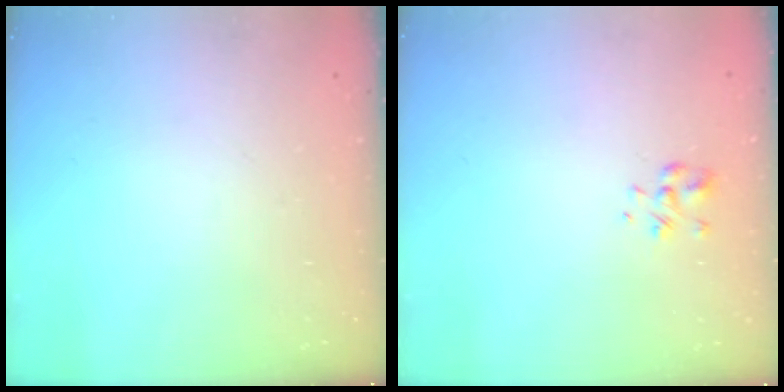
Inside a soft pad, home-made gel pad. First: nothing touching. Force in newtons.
{"total": 2.2, "press": 2.1, "slide": 0.8}